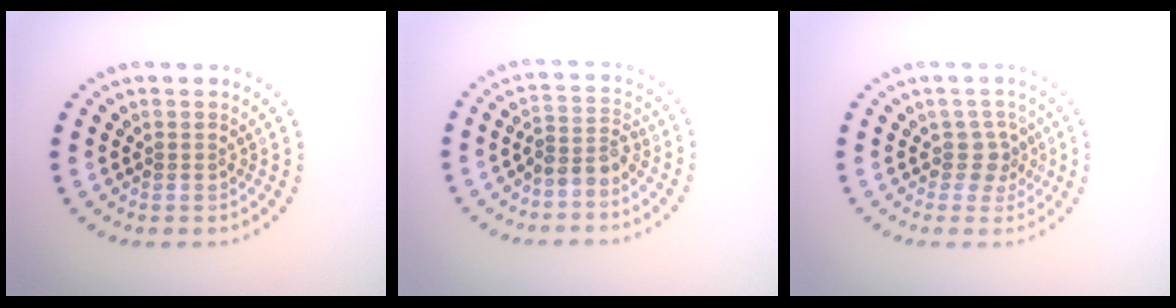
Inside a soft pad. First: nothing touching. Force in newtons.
{"total": 2.5, "press": 1.9, "slide": 1.6}
{"total": 2.1, "press": 1.6, "slide": 1.4}